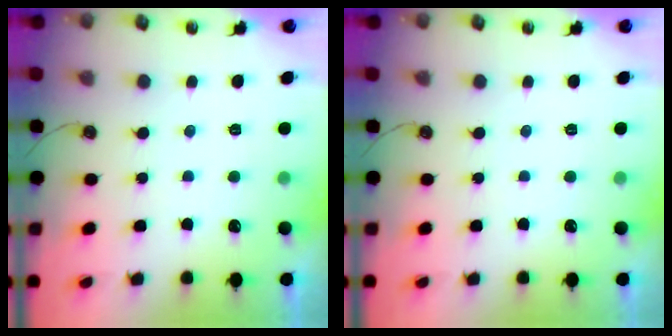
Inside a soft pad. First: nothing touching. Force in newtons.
{"total": 0.0}